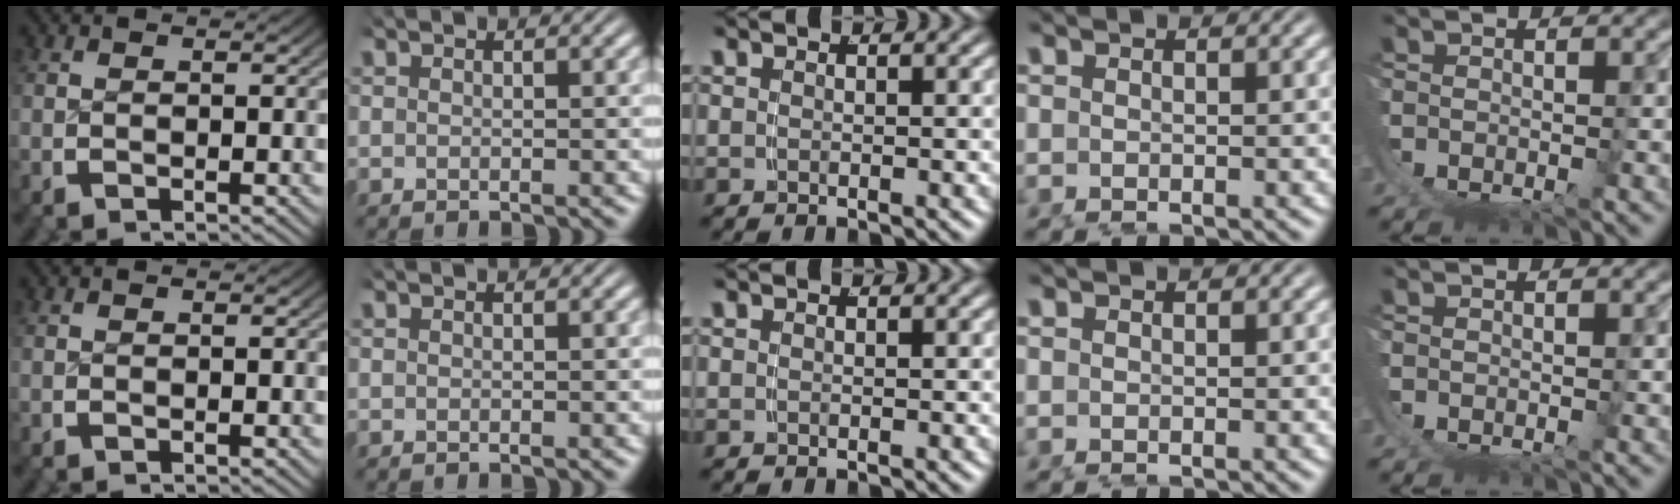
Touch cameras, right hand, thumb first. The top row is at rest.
{}